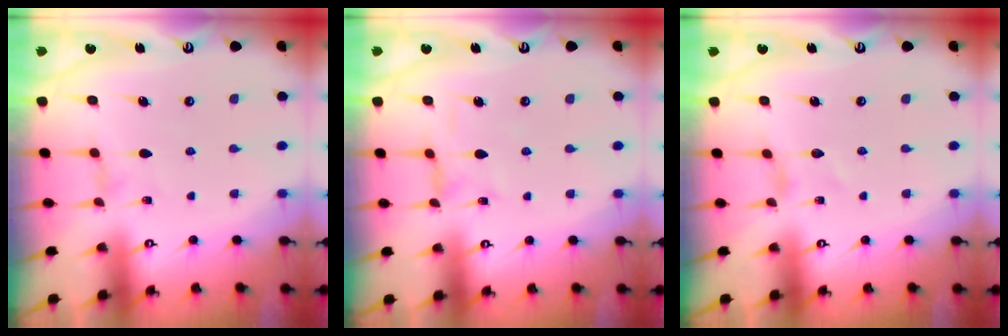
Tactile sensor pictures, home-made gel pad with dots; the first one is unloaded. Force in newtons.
{"total": 1.9, "press": 1.9, "slide": 0.3}
{"total": 0.0}